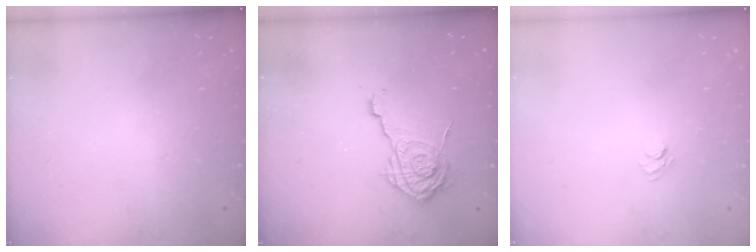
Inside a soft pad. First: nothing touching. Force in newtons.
{"total": 12.2, "press": 12.2, "slide": 0.6}
{"total": 4.2, "press": 4.0, "slide": 1.2}